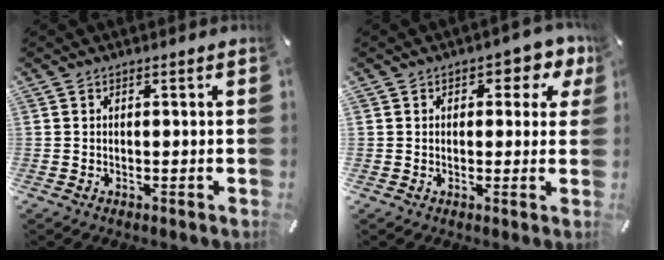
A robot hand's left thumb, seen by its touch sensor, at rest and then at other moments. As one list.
[{"total": 4.8, "force": [1.9, 3.7, 2.5], "torque": [-0.018, -0.009, 0.025]}]